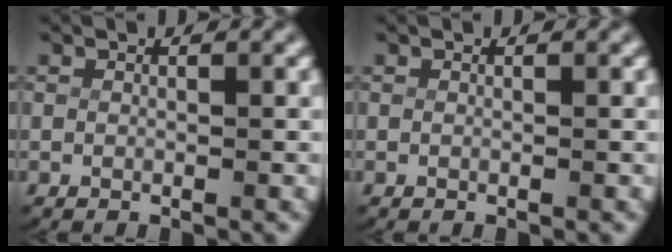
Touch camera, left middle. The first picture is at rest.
{"total": 0.0}